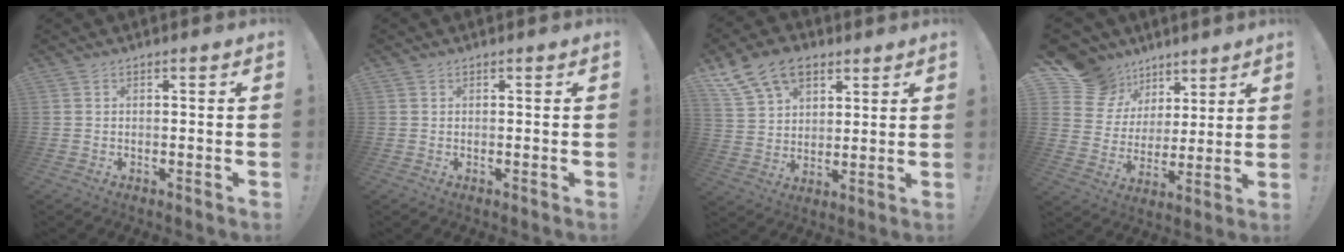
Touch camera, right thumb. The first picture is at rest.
{"total": 0.6, "force": [0.4, 0.4, 0.0], "torque": [0.003, -0.001, 0.007]}
{"total": 13.7, "force": [7.9, 9.1, 6.6], "torque": [-0.114, -0.037, 0.155]}
{"total": 14.9, "force": [8.8, 11.3, 4.1], "torque": [-0.068, -0.055, 0.181]}